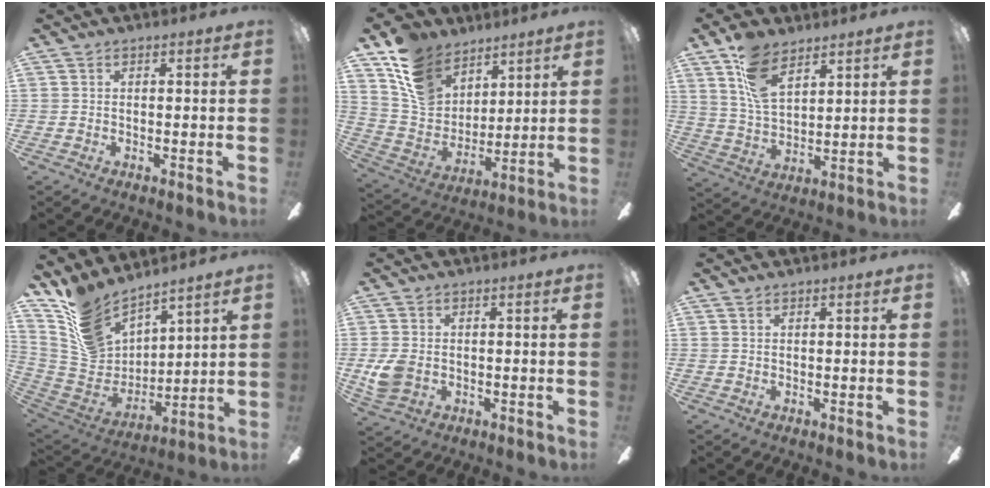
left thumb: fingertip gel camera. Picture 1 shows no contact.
{"total": 15.8, "force": [10.1, 10.8, 5.6], "torque": [-0.118, -0.051, 0.201]}
{"total": 12.7, "force": [7.7, 7.0, 7.4], "torque": [-0.143, -0.016, 0.147]}
{"total": 14.7, "force": [11.5, 7.4, 5.3], "torque": [-0.132, -0.081, 0.224]}
{"total": 5.5, "force": [-0.4, 4.3, 3.3], "torque": [-0.061, 0.004, -0.004]}
{"total": 0.7, "force": [0.6, 0.4, 0.1], "torque": [-0.004, 0.003, 0.011]}